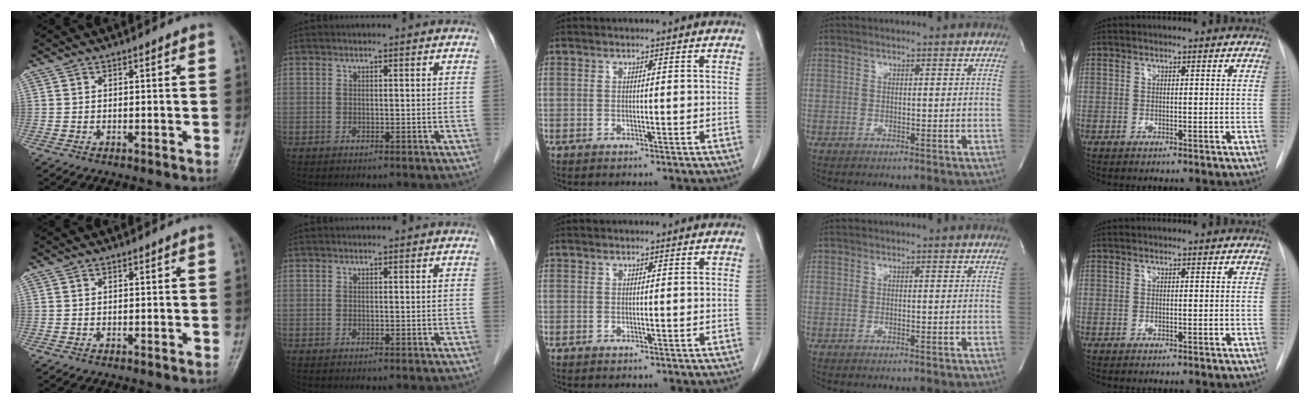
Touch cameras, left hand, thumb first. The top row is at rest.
{}